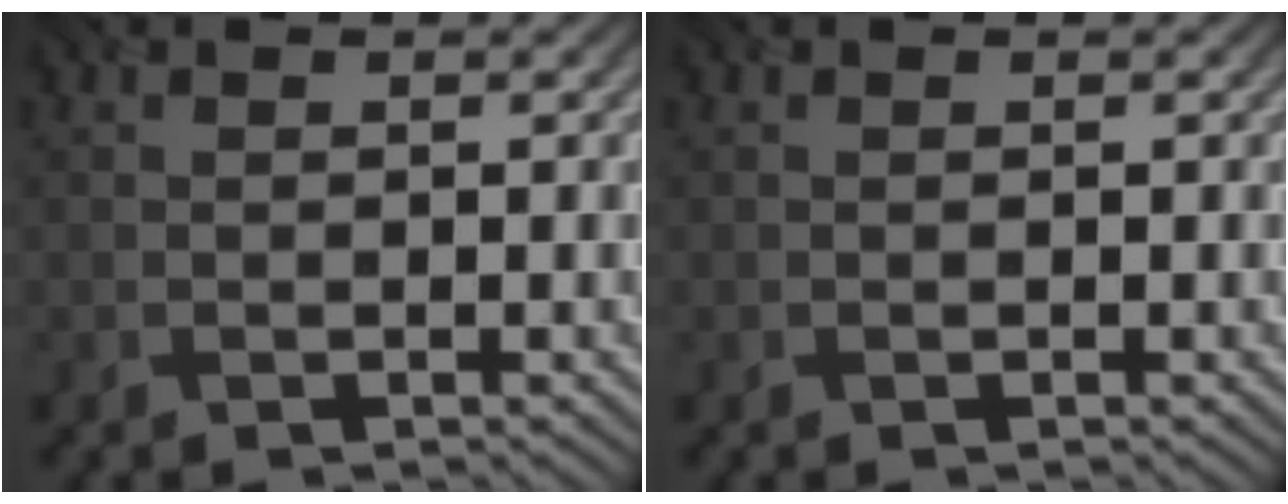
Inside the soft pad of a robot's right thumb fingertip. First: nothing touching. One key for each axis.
{"total": 0.0}